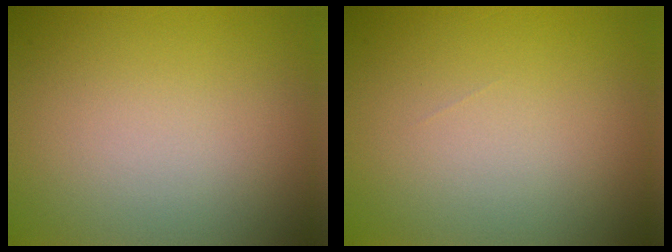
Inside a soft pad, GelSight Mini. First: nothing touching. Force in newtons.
{"total": 0.0}